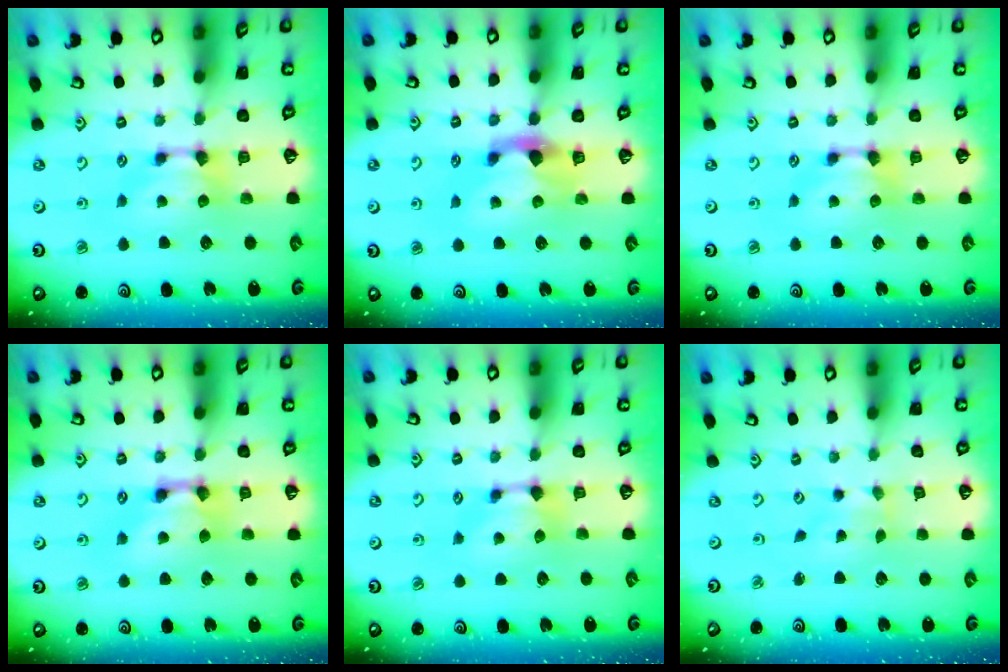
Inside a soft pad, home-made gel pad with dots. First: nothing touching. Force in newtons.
{"total": 2.2, "press": 1.9, "slide": 1.2}
{"total": 0.0}
{"total": 2.6, "press": 2.6, "slide": 0.2}
{"total": 0.8, "press": 0.5, "slide": 0.6}
{"total": 3.4, "press": 3.3, "slide": 0.8}